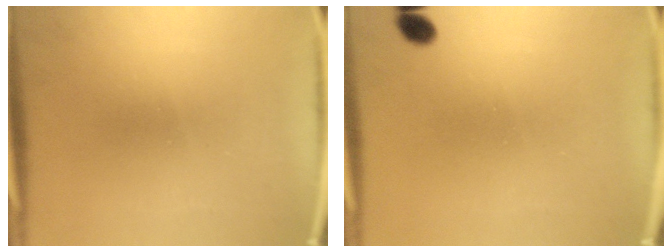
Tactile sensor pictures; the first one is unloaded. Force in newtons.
{"total": 2.1}